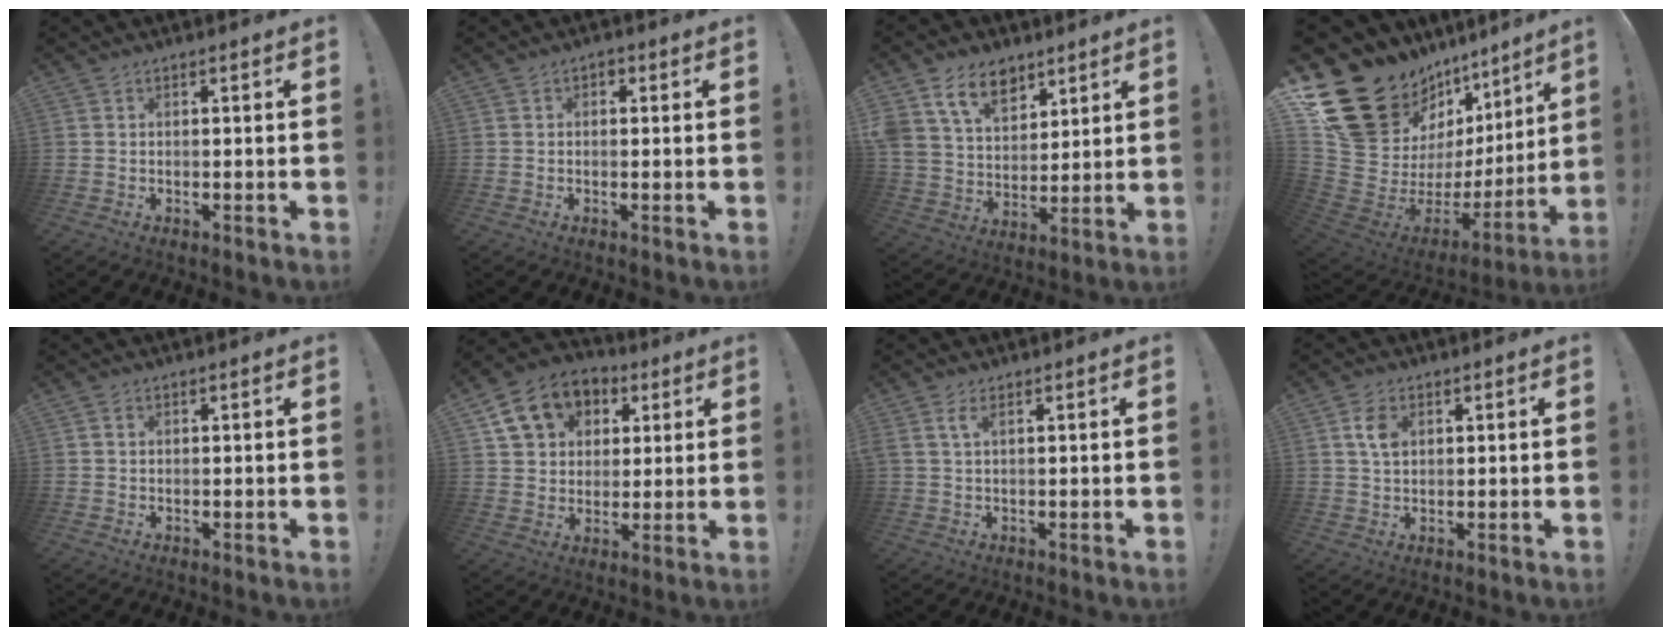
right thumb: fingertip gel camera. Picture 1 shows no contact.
{"total": 1.7, "force": [-0.3, 1.4, 0.8], "torque": [-0.008, 0.005, -0.008]}
{"total": 14.1, "force": [8.6, 9.2, 6.4], "torque": [-0.115, -0.040, 0.165]}
{"total": 25.5, "force": [12.2, 15.4, 16.3], "torque": [-0.229, -0.142, 0.299]}
{"total": 0.7, "force": [0.2, 0.7, 0.3], "torque": [-0.014, 0.006, 0.005]}
{"total": 13.9, "force": [6.1, 10.9, 6.1], "torque": [-0.088, -0.022, 0.119]}
{"total": 2.7, "force": [1.1, 0.6, 2.3], "torque": [-0.045, 0.000, 0.018]}
{"total": 5.3, "force": [1.7, 3.5, 3.6], "torque": [-0.066, 0.005, 0.032]}